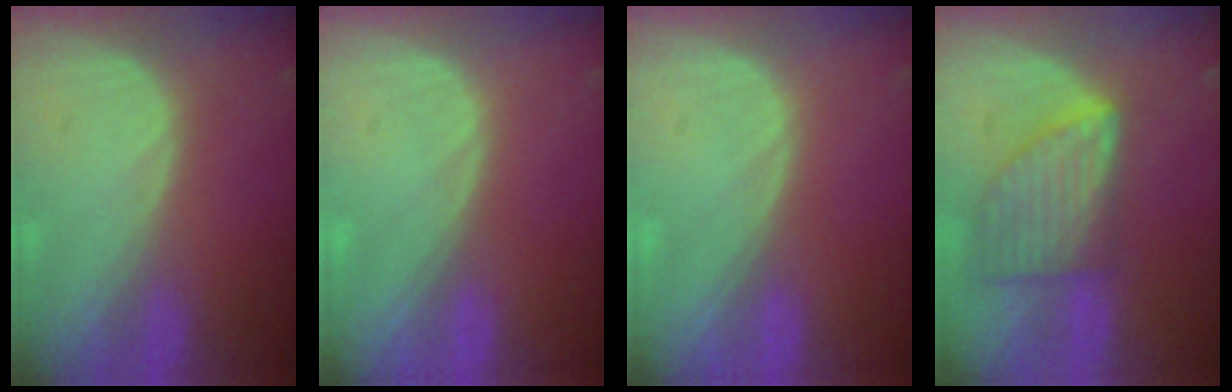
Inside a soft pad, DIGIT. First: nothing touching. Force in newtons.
{"total": 0.0}
{"total": 0.0}
{"total": 8.1, "press": 7.4, "slide": 3.4}